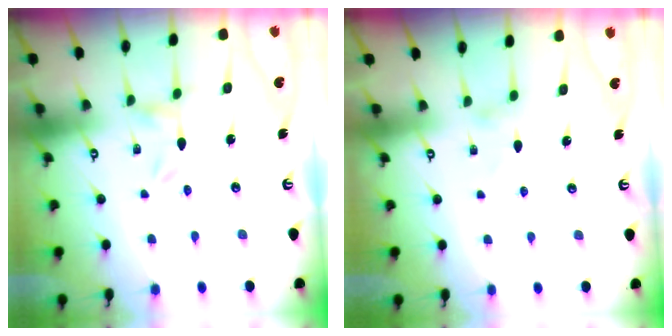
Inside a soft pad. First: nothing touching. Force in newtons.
{"total": 2.5, "press": 2.5, "slide": 0.4}